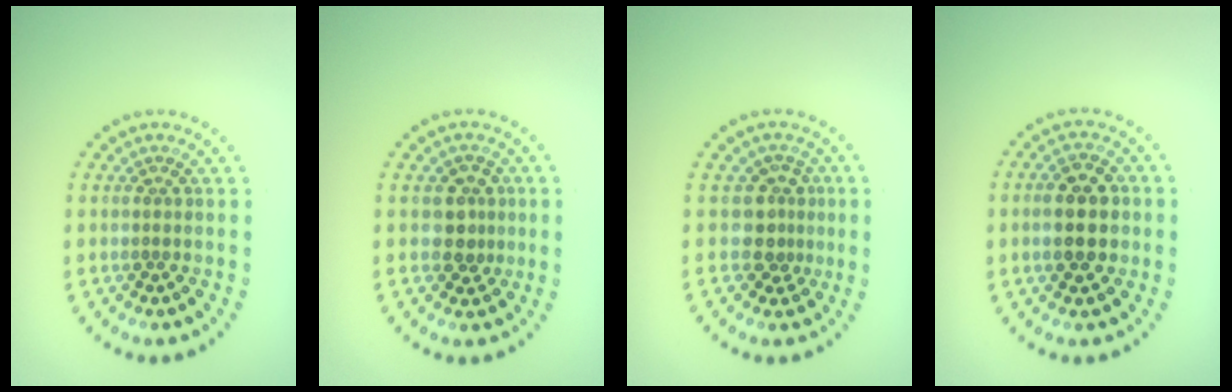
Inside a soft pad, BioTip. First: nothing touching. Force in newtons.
{"total": 2.4, "press": 2.2, "slide": 1.0}
{"total": 2.5, "press": 1.9, "slide": 1.7}
{"total": 4.5, "press": 4.4, "slide": 0.3}